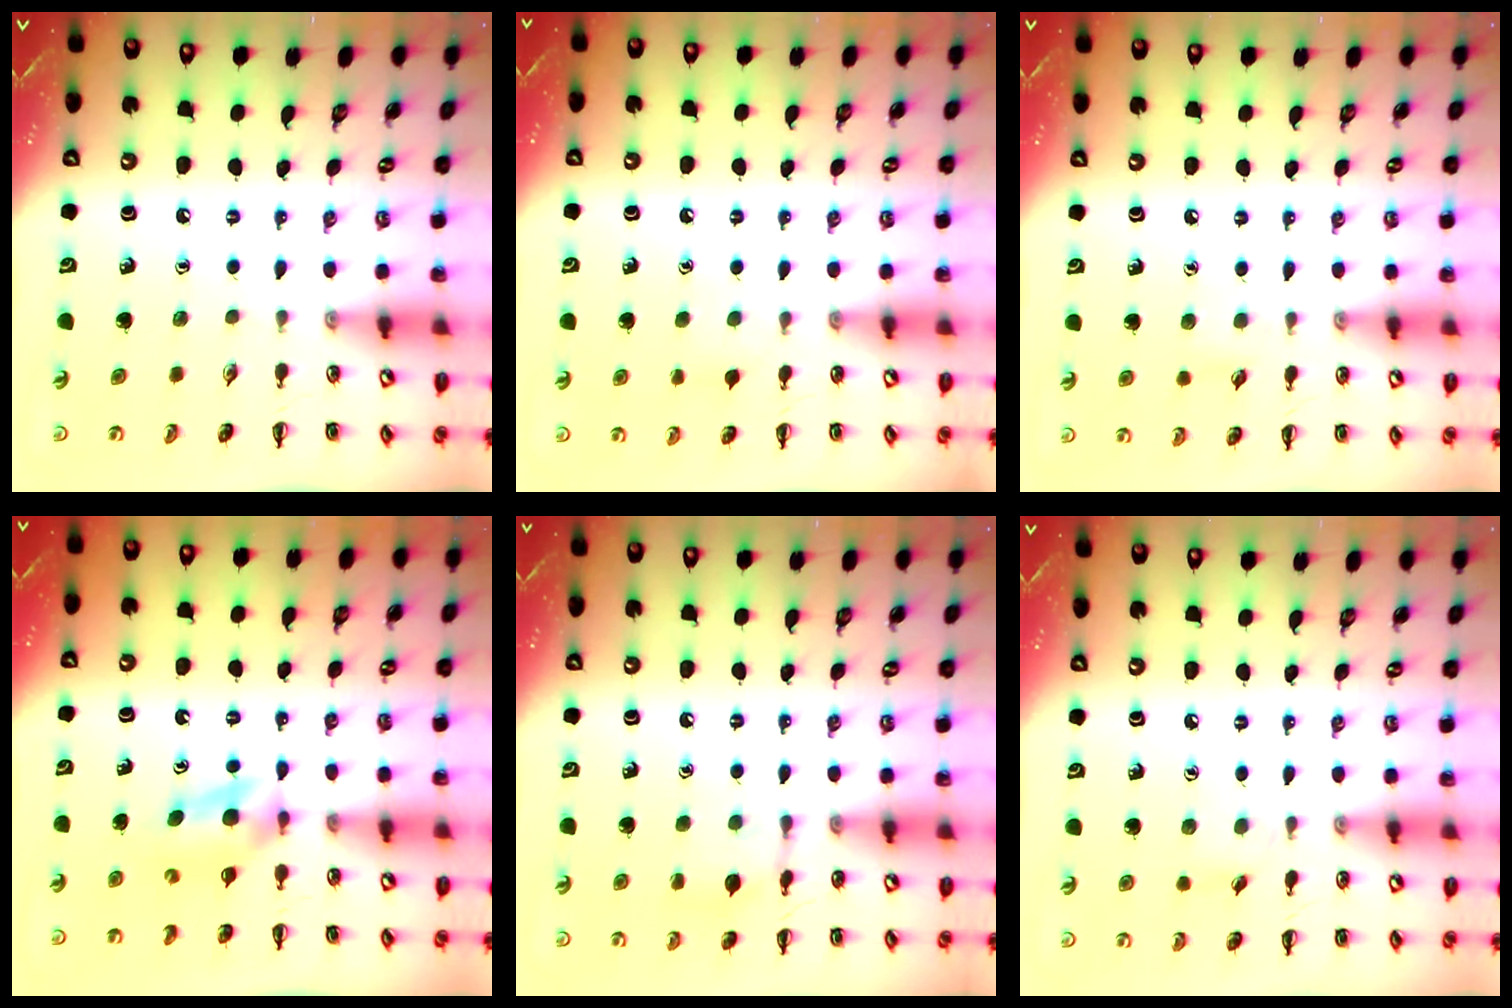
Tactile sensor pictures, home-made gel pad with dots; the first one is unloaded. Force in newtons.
{"total": 5.7, "press": 5.4, "slide": 1.8}
{"total": 4.8, "press": 4.4, "slide": 1.7}
{"total": 3.9, "press": 3.7, "slide": 0.9}
{"total": 8.3, "press": 8.2, "slide": 1.4}
{"total": 3.8, "press": 3.6, "slide": 0.9}